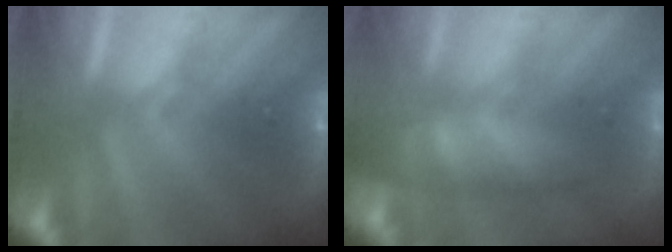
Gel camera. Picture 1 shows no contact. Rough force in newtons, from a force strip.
{"total": 4.8}